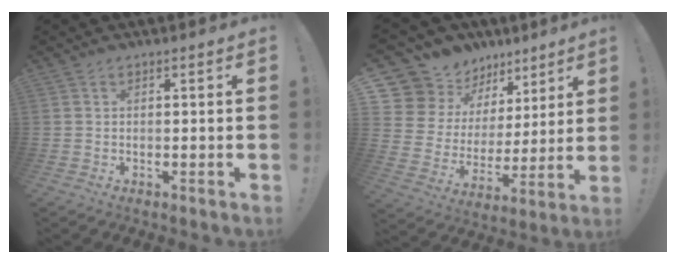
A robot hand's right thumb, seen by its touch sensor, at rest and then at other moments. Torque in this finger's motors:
{"motor_torque": [-0.40, 0.45, 0.19, 0.19, 0.00]}